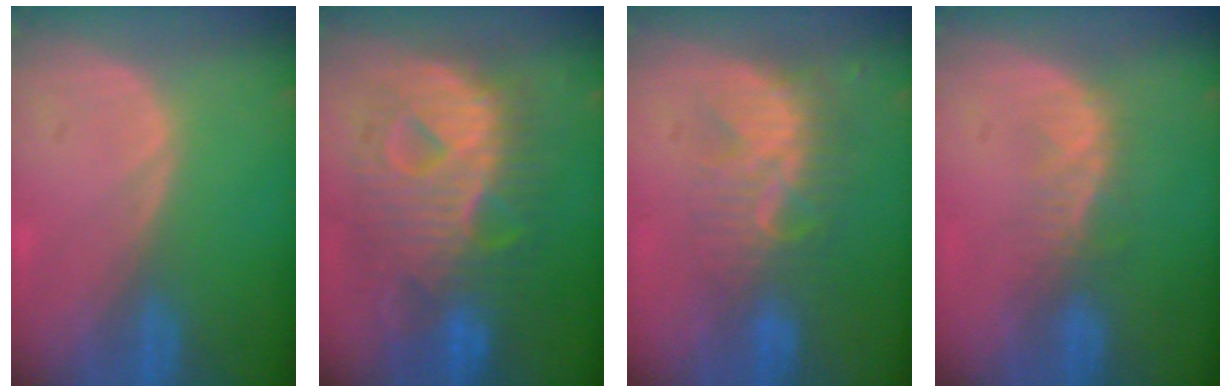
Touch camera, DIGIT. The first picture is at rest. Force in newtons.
{"total": 12.7, "press": 12.7, "slide": 1.2}
{"total": 8.6, "press": 7.6, "slide": 4.1}
{"total": 3.4, "press": 3.0, "slide": 1.6}